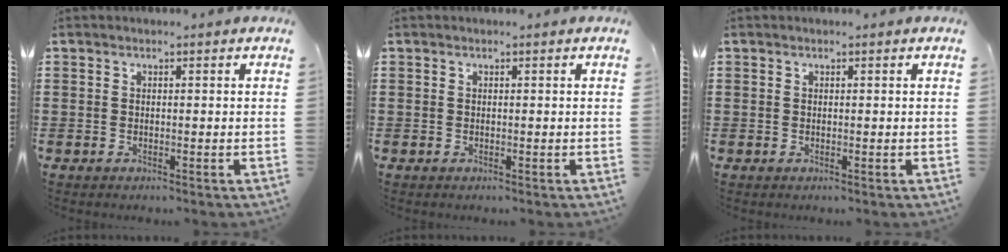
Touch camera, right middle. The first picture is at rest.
{"total": 0.0}
{"total": 0.0}